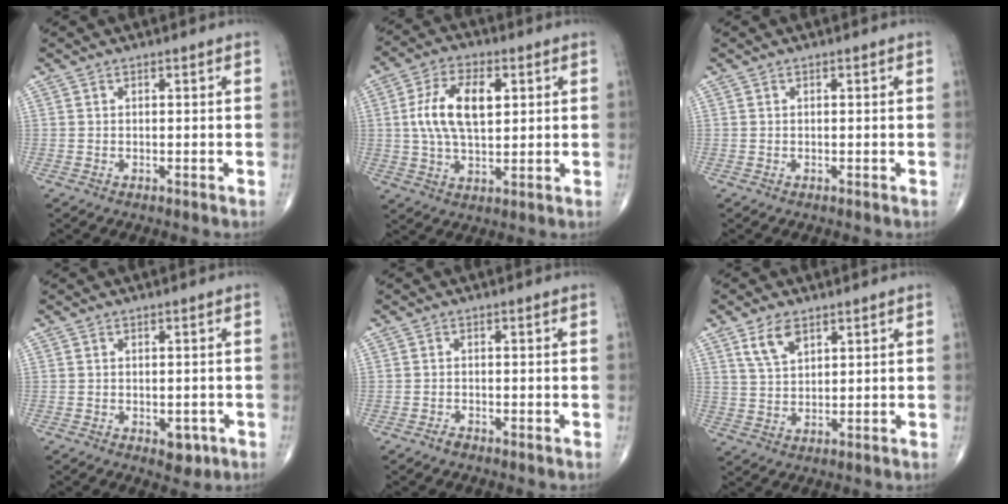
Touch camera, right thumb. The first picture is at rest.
{"total": 12.0, "force": [2.3, 6.1, 10.0], "torque": [-0.182, 0.004, 0.041]}
{"total": 0.0}
{"total": 3.3, "force": [-1.2, 2.0, 2.2], "torque": [-0.007, 0.002, -0.010]}
{"total": 0.8, "force": [-0.7, 0.3, 0.2], "torque": [-0.004, 0.001, -0.017]}
{"total": 5.6, "force": [3.2, 2.9, 3.6], "torque": [-0.062, -0.015, 0.067]}